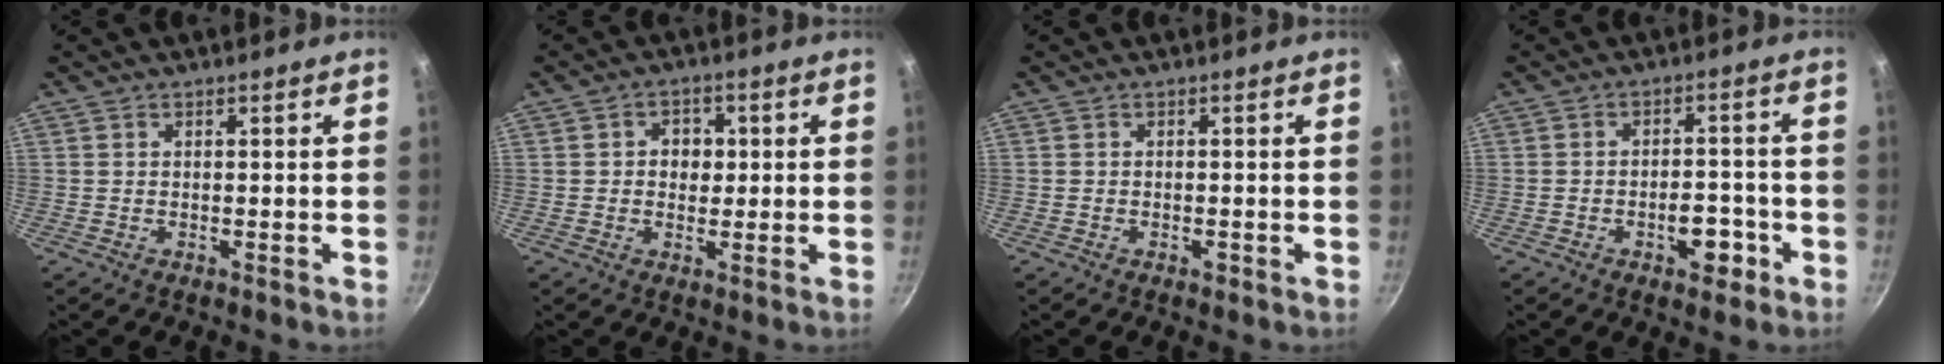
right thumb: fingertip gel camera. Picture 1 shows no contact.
{"total": 4.4, "force": [0.4, 3.7, 2.4], "torque": [-0.012, 0.001, 0.001]}
{"total": 0.8, "force": [-0.4, 0.5, 0.5], "torque": [-0.009, 0.003, -0.005]}
{"total": 6.2, "force": [-2.7, 3.5, 4.4], "torque": [-0.034, 0.022, -0.036]}